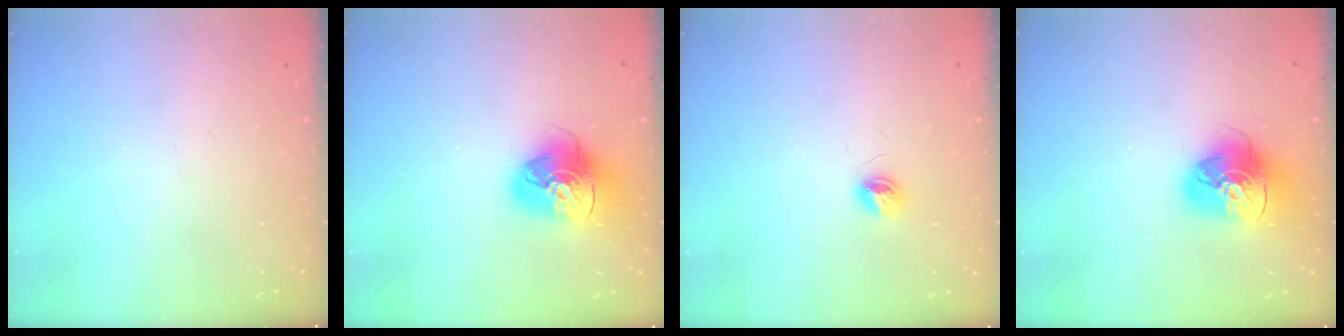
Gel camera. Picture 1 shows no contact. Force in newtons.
{"total": 15.8, "press": 15.7, "slide": 2.1}
{"total": 4.3, "press": 4.3, "slide": 0.4}
{"total": 15.8, "press": 15.7, "slide": 2.1}